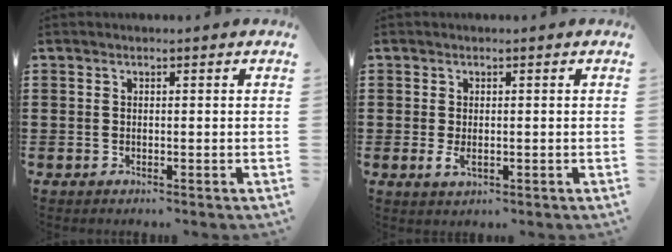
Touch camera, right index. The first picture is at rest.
{"total": 1.6, "force": [-0.1, 0.8, 1.4], "torque": [-0.029, -0.001, -0.001]}